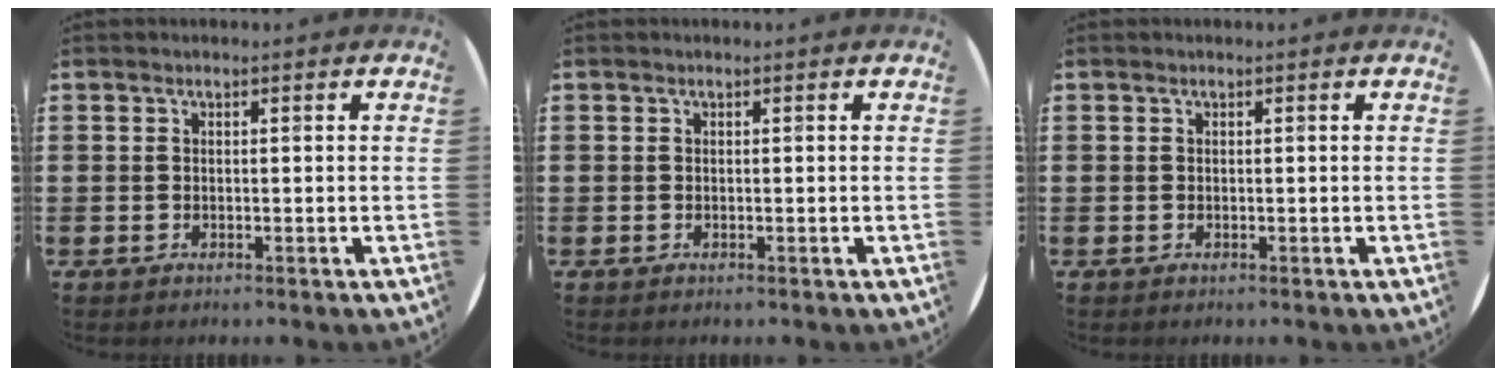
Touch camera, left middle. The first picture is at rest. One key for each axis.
{"total": 0.0}
{"total": 0.0}